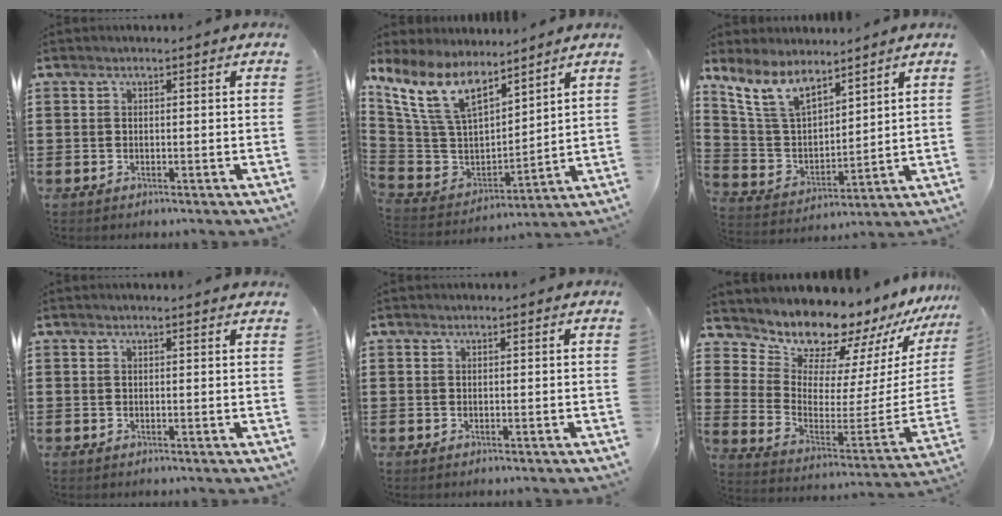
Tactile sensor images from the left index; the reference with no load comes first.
{"total": 12.0, "force": [8.0, 5.3, 7.3], "torque": [-0.193, -0.039, 0.146]}
{"total": 9.9, "force": [7.6, 3.9, 5.0], "torque": [-0.132, -0.023, 0.142]}
{"total": 0.8, "force": [0.7, 0.0, 0.4], "torque": [-0.008, -0.001, 0.013]}
{"total": 0.0}
{"total": 11.6, "force": [11.3, 2.1, 1.2], "torque": [-0.057, -0.114, 0.198]}